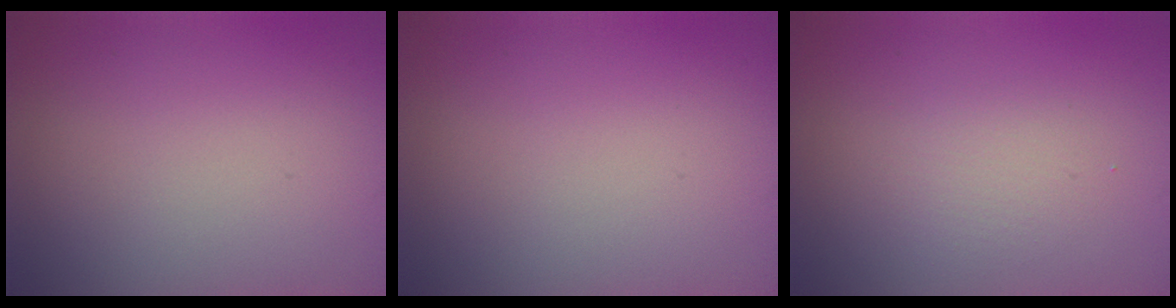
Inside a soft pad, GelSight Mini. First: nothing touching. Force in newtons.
{"total": 0.0}
{"total": 1.9, "press": 1.9, "slide": 0.1}